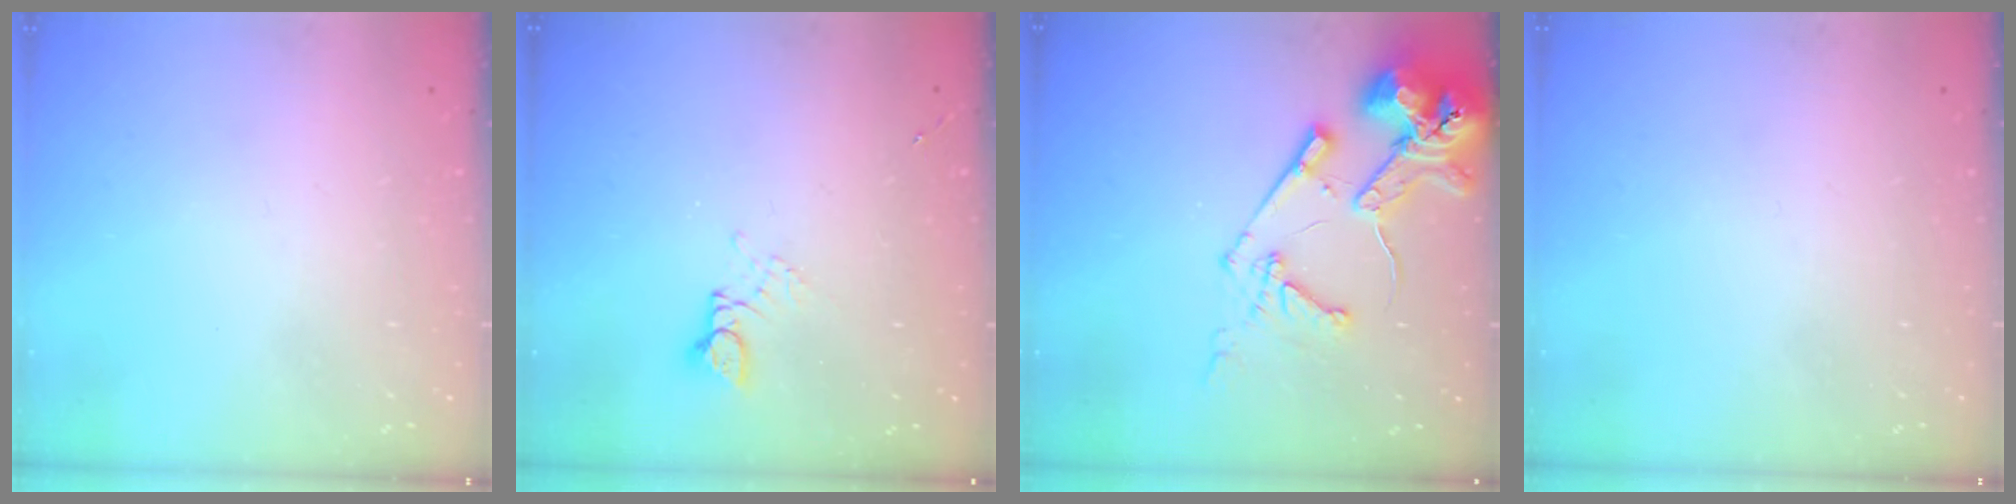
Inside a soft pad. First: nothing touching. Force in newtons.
{"total": 2.7, "press": 2.6, "slide": 0.2}
{"total": 14.3, "press": 14.2, "slide": 1.8}
{"total": 0.0}